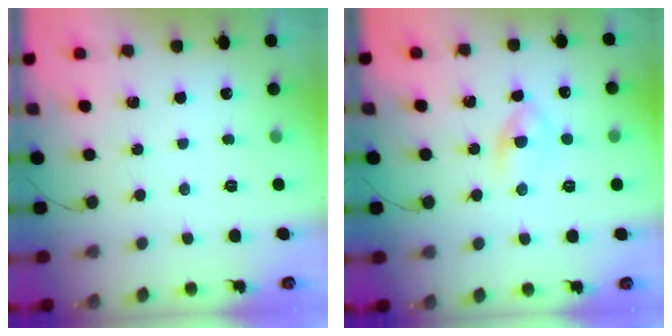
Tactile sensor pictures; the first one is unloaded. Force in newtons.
{"total": 4.1, "press": 4.0, "slide": 1.1}